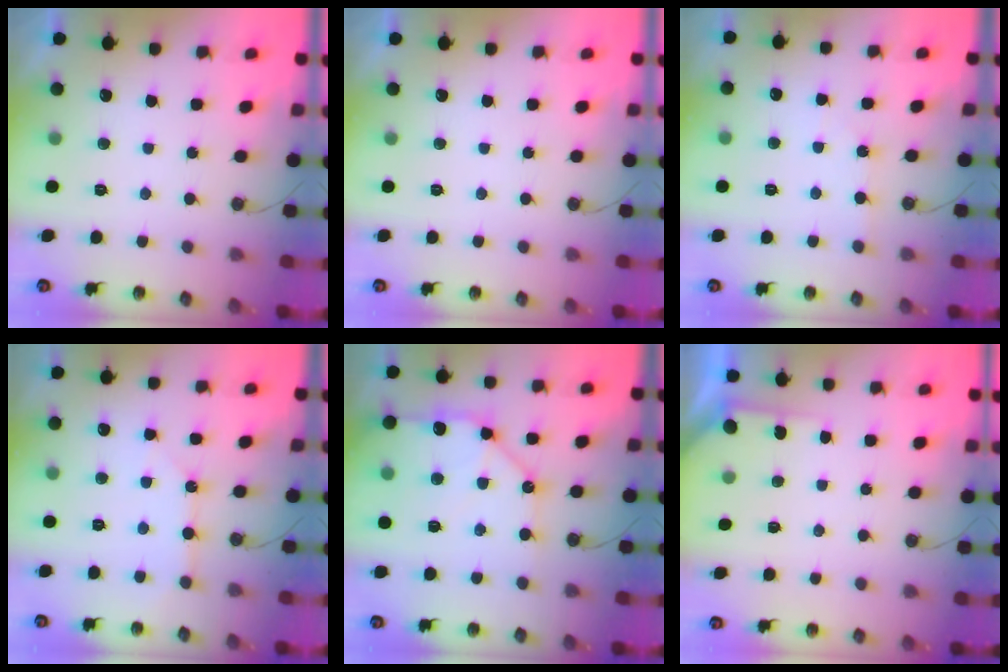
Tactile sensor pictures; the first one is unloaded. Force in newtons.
{"total": 0.0}
{"total": 1.6, "press": 1.6, "slide": 0.2}
{"total": 4.3, "press": 4.3, "slide": 0.2}
{"total": 14.2, "press": 14.1, "slide": 1.7}
{"total": 3.7, "press": 3.7, "slide": 0.2}